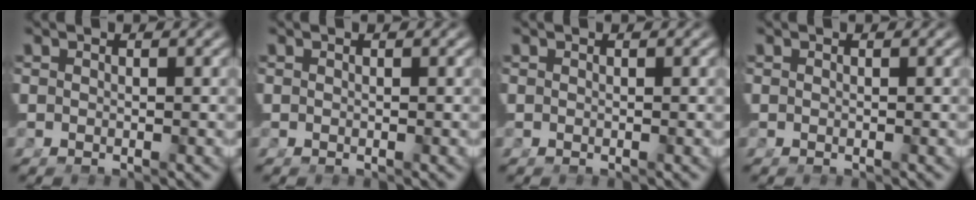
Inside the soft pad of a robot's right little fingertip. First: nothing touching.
{"total": 0.0}
{"total": 0.0}
{"total": 0.0}